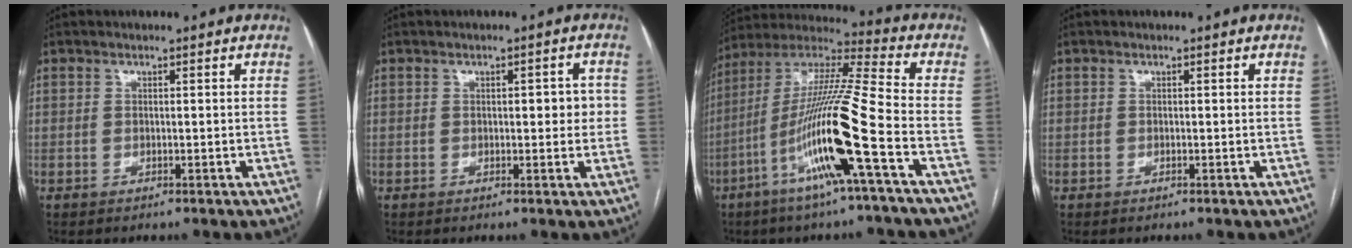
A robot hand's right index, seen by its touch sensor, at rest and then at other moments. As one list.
[{"total": 3.3, "force": [0.3, 1.6, 2.9], "torque": [-0.029, 0.009, 0.004]}, {"total": 17.7, "force": [-6.6, -1.2, 16.4], "torque": [-0.322, -0.007, -0.129]}, {"total": 0.0}]